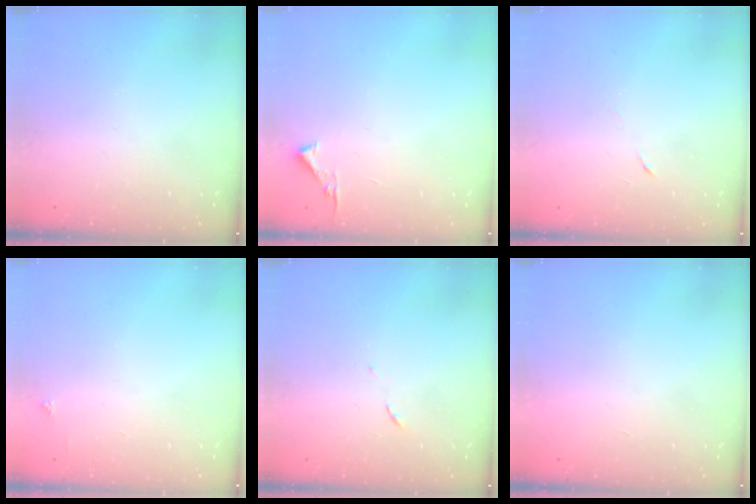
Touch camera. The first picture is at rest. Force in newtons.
{"total": 3.4, "press": 3.4, "slide": 0.4}
{"total": 2.9, "press": 2.7, "slide": 1.0}
{"total": 2.1, "press": 2.1, "slide": 0.3}
{"total": 5.6, "press": 5.6, "slide": 0.4}
{"total": 1.6, "press": 1.5, "slide": 0.1}